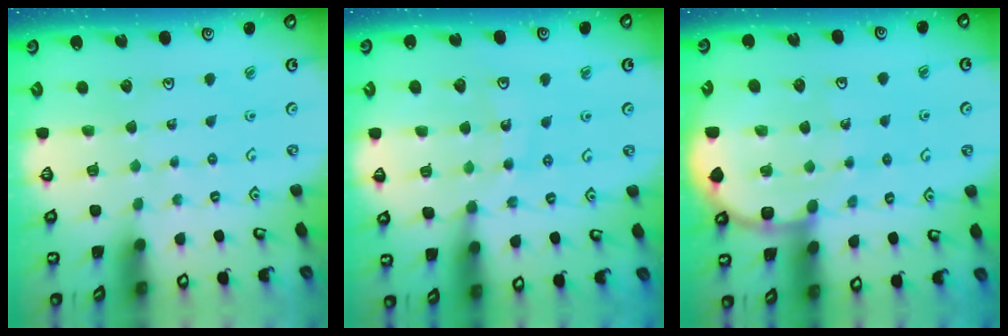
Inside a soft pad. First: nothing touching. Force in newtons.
{"total": 12.7, "press": 12.2, "slide": 3.7}
{"total": 7.8, "press": 7.7, "slide": 1.0}